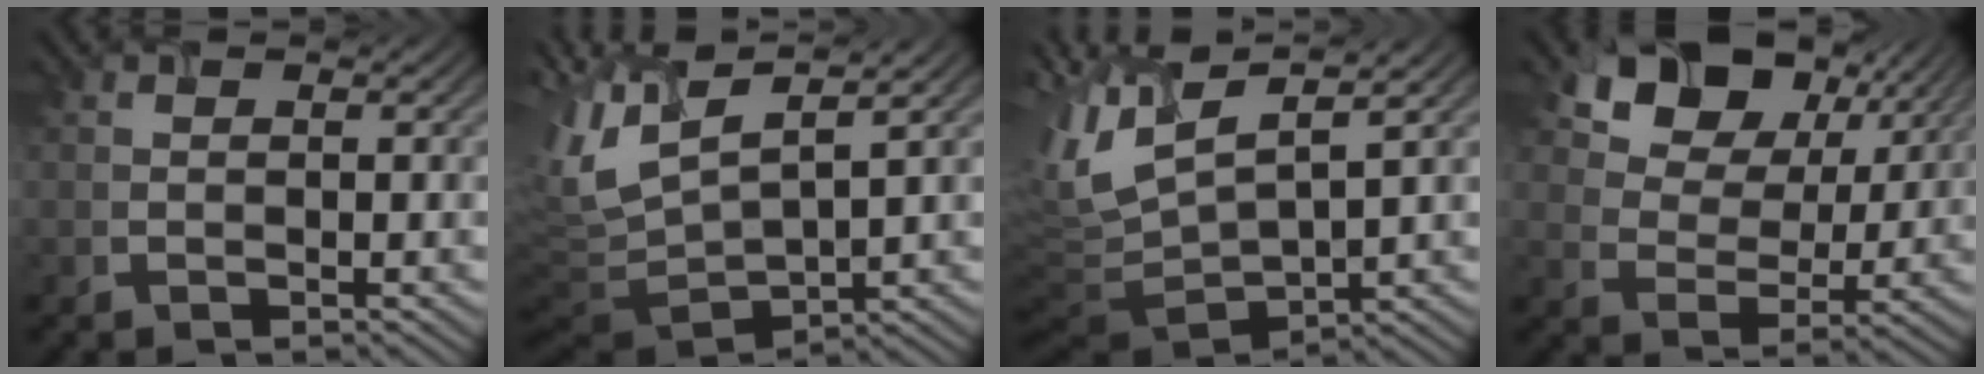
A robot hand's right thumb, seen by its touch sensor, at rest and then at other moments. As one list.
[{"total": 9.6, "force": [4.2, 3.2, 8.0], "torque": [-0.204, 0.016, 0.084]}, {"total": 10.7, "force": [3.9, 3.8, 9.1], "torque": [-0.233, 0.020, 0.082]}, {"total": 12.6, "force": [7.9, 7.7, 6.2], "torque": [-0.126, 0.017, 0.128]}]